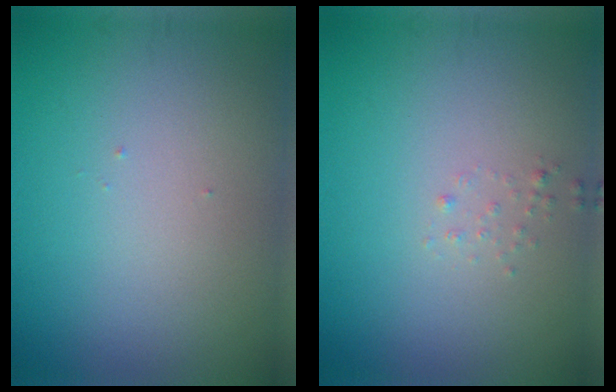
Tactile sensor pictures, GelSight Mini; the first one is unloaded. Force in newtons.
{"total": 0.6, "press": 0.6, "slide": 0.1}